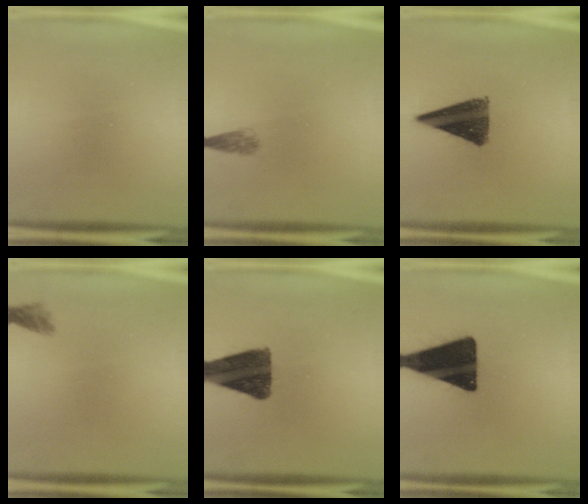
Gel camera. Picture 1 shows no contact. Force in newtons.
{"total": 1.8}
{"total": 10.6}
{"total": 1.6}
{"total": 12.3}
{"total": 19.2}